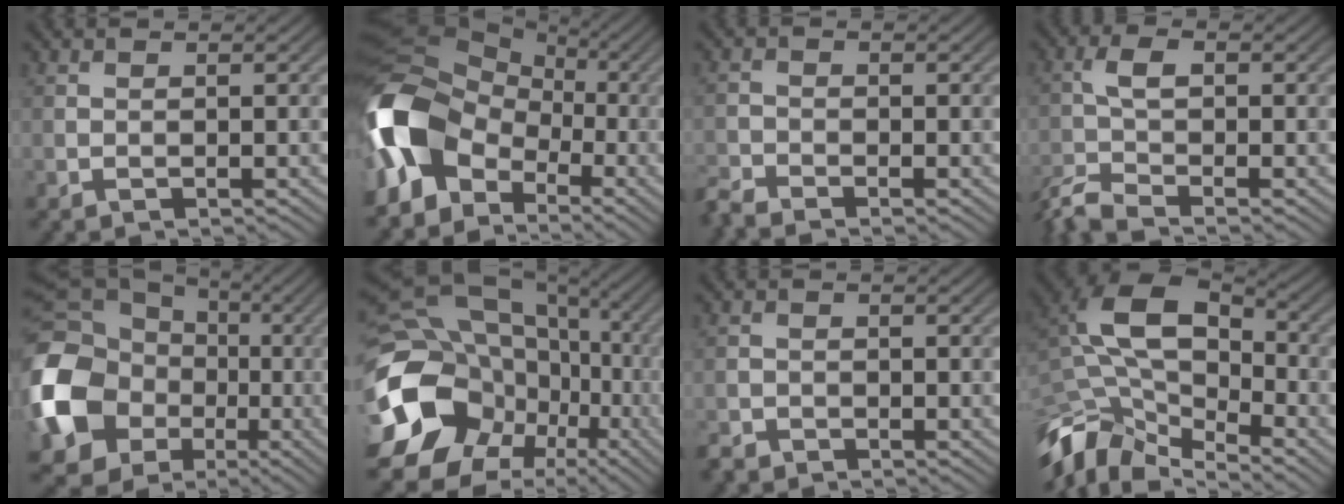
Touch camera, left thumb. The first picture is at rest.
{"total": 14.3, "force": [-4.3, 10.4, 8.9], "torque": [-0.213, -0.010, -0.102]}
{"total": 2.8, "force": [-2.6, 0.5, 0.8], "torque": [-0.021, -0.011, -0.064]}
{"total": 5.0, "force": [-3.4, 1.2, 3.4], "torque": [-0.078, -0.011, -0.080]}
{"total": 16.8, "force": [-3.1, 14.3, 8.3], "torque": [-0.243, -0.027, -0.072]}
{"total": 19.1, "force": [-2.7, 16.1, 10.0], "torque": [-0.236, -0.033, -0.043]}
{"total": 1.7, "force": [-1.5, 0.8, 0.3], "torque": [-0.005, -0.004, -0.037]}
{"total": 13.0, "force": [-4.2, 7.5, 9.7], "torque": [-0.207, -0.006, -0.089]}